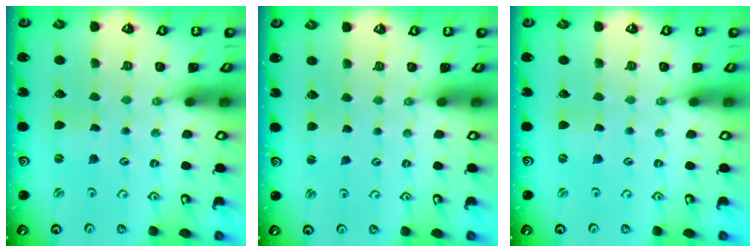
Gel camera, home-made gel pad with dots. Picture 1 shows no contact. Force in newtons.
{"total": 1.5, "press": 1.5, "slide": 0.1}
{"total": 0.0}